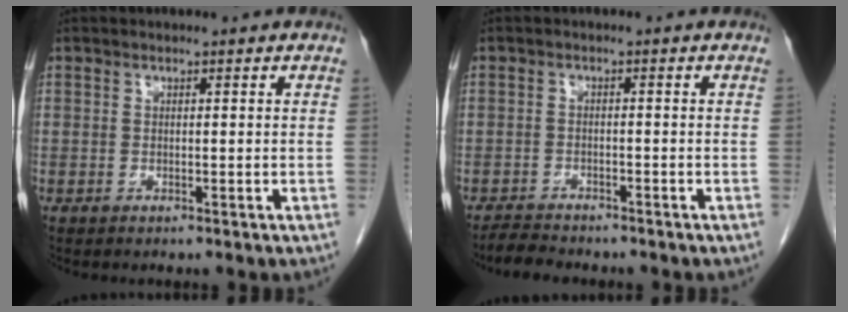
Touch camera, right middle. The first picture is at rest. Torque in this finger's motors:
{"motor_torque": [0.35, -0.20, 0.04, 0.01]}